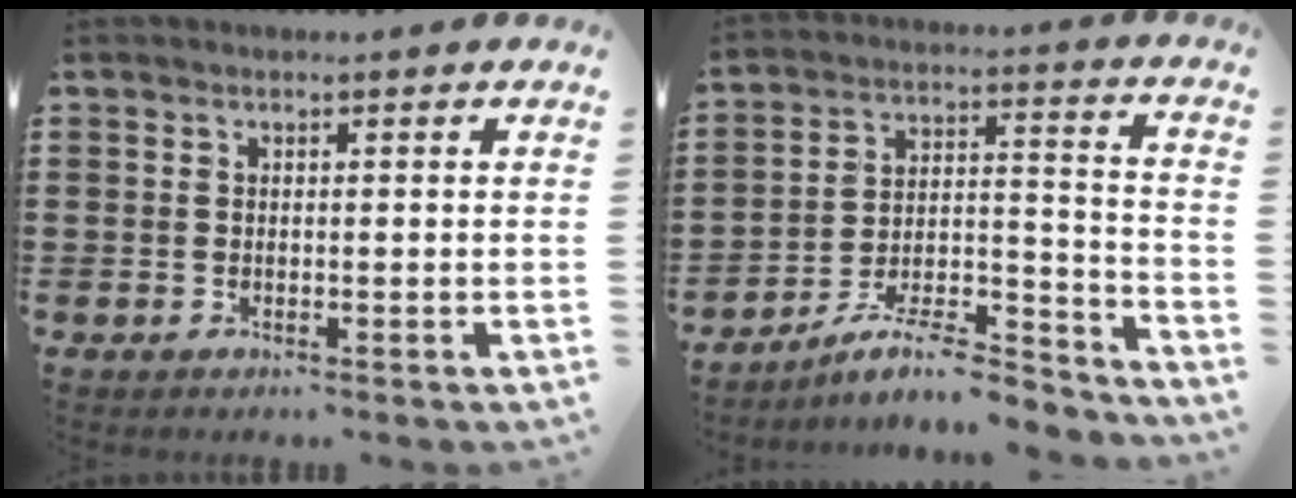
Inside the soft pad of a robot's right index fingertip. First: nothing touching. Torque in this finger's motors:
{"motor_torque": [1.07, 1.07, -0.13, 0.00]}